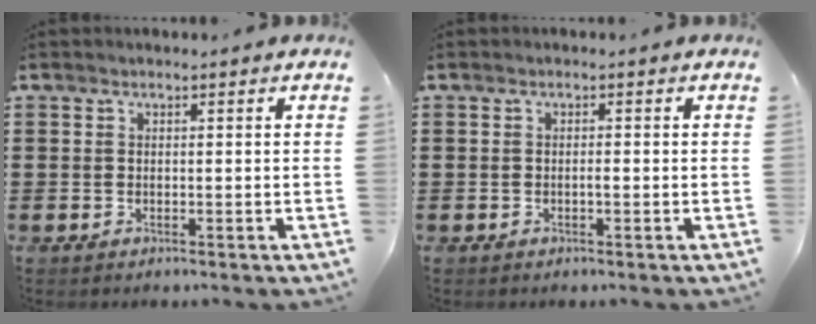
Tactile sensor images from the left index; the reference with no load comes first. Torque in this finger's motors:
{"motor_torque": [0.02, 0.04, 0.02, 0.01]}